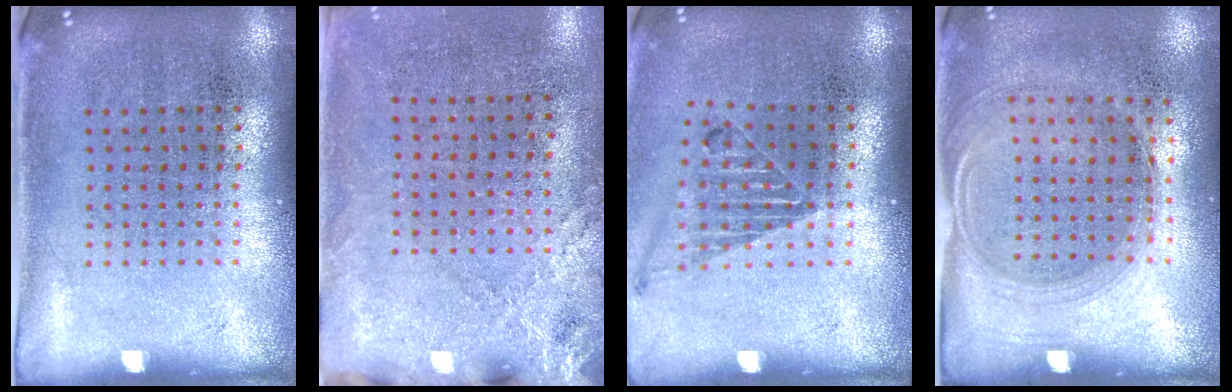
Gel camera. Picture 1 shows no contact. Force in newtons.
{"total": 2.5, "press": 2.1, "slide": 1.3}
{"total": 1.2, "press": 1.1, "slide": 0.3}
{"total": 1.5, "press": 1.3, "slide": 0.8}